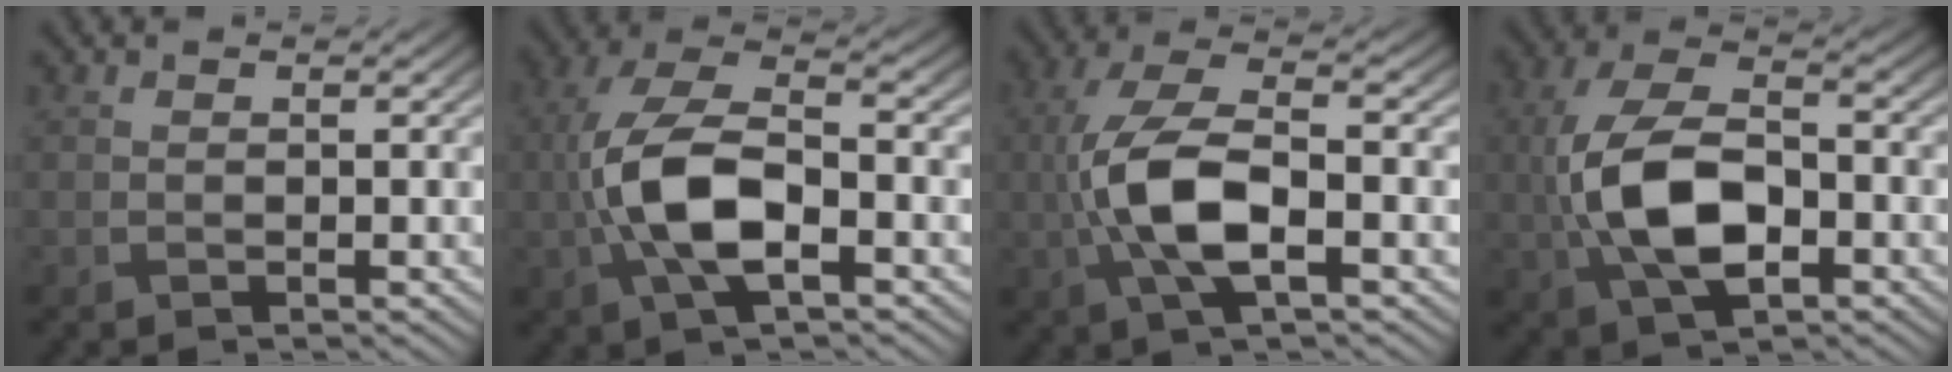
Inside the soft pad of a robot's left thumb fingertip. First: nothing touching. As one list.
[{"total": 10.7, "force": [-2.3, 5.0, 9.2], "torque": [-0.203, 0.005, -0.047]}, {"total": 9.8, "force": [-1.9, 4.1, 8.7], "torque": [-0.194, 0.007, -0.040]}, {"total": 11.3, "force": [-2.1, 6.1, 9.2], "torque": [-0.205, 0.001, -0.044]}]